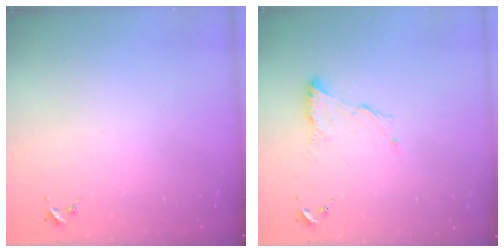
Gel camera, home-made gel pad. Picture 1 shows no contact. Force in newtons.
{"total": 9.9, "press": 9.9, "slide": 0.1}